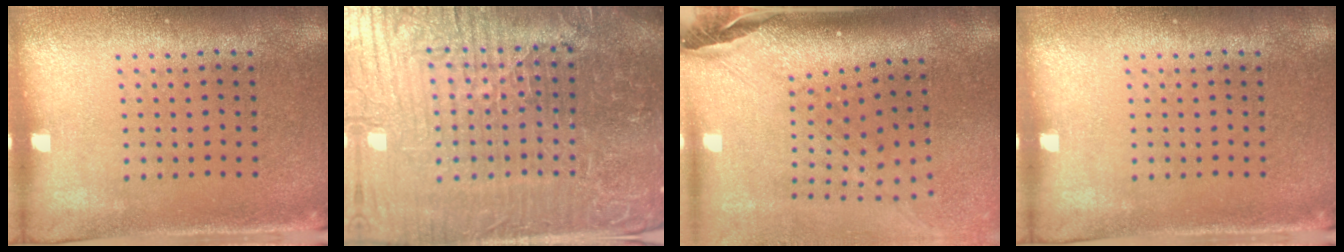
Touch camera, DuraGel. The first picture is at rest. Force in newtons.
{"total": 8.0, "press": 7.0, "slide": 3.7}
{"total": 2.9, "press": 2.0, "slide": 2.0}
{"total": 0.0}